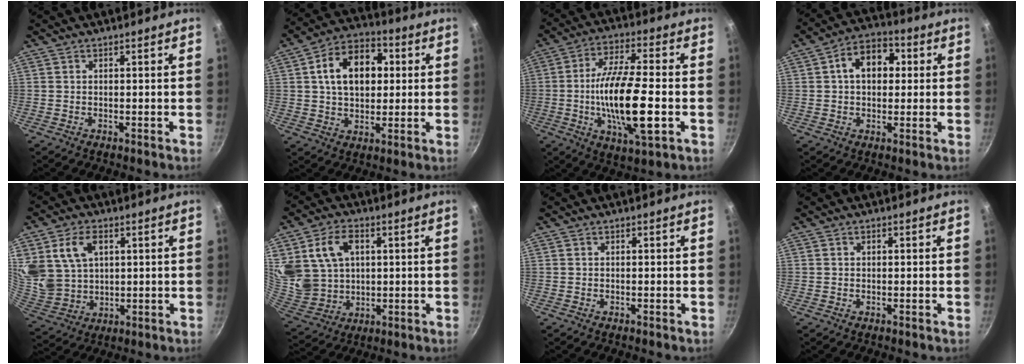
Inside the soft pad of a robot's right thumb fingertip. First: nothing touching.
{"total": 14.6, "force": [2.8, 10.0, 10.3], "torque": [-0.130, 0.018, 0.034]}
{"total": 17.6, "force": [-3.1, 5.3, 16.4], "torque": [-0.300, 0.012, -0.062]}
{"total": 10.1, "force": [1.9, 7.1, 7.0], "torque": [-0.070, 0.021, 0.014]}
{"total": 13.2, "force": [4.5, 9.7, 7.8], "torque": [-0.137, -0.020, 0.104]}
{"total": 15.7, "force": [4.4, 12.0, 9.1], "torque": [-0.168, -0.013, 0.100]}
{"total": 0.0}
{"total": 0.6, "force": [0.2, 0.5, 0.3], "torque": [-0.003, 0.004, 0.003]}